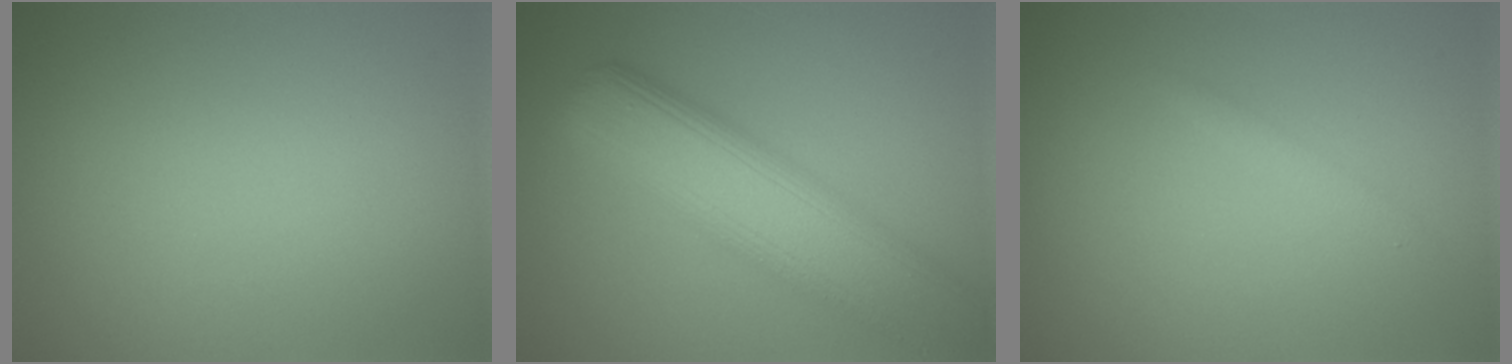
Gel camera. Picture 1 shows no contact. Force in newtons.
{"total": 9.9, "press": 9.9, "slide": 0.5}
{"total": 0.8, "press": 0.8, "slide": 0.0}